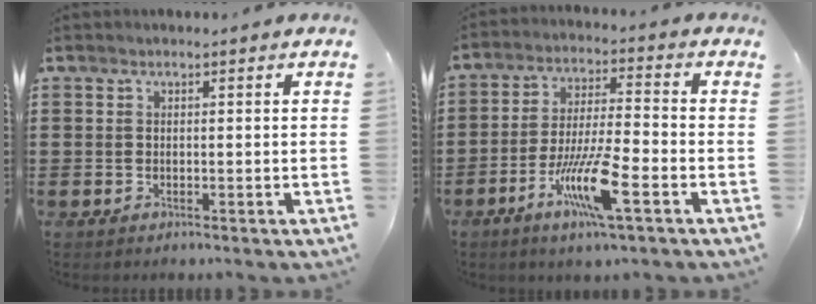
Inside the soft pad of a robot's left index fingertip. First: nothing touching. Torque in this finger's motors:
{"motor_torque": [1.58, 0.56, 0.85, 0.21]}